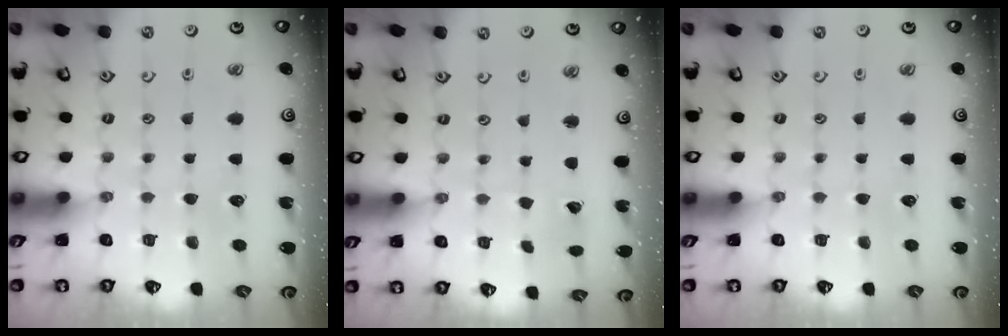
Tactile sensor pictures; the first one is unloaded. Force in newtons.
{"total": 2.4, "press": 2.4, "slide": 0.2}
{"total": 0.0}